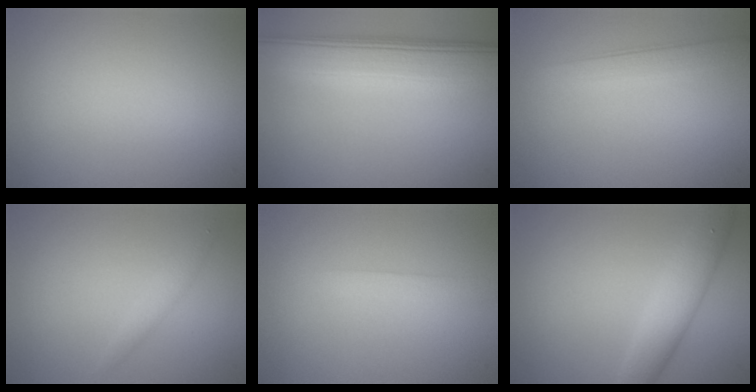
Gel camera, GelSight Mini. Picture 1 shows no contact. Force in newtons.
{"total": 8.9, "press": 8.9, "slide": 0.8}
{"total": 2.5, "press": 2.4, "slide": 0.1}
{"total": 1.5, "press": 1.5, "slide": 0.1}
{"total": 1.2, "press": 1.2, "slide": 0.0}
{"total": 4.1, "press": 4.1, "slide": 0.0}